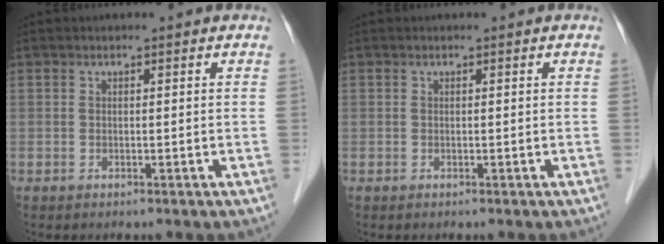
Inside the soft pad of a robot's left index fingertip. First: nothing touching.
{"total": 0.0}